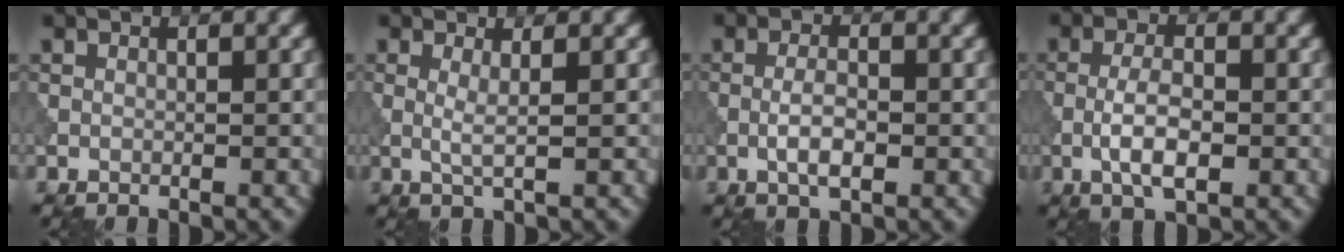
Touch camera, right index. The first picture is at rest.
{"total": 1.6, "force": [0.3, 0.2, 1.5], "torque": [-0.034, -0.004, 0.003]}
{"total": 2.8, "force": [-0.7, 1.0, 2.5], "torque": [-0.050, 0.000, -0.015]}
{"total": 3.9, "force": [-1.1, 1.5, 3.5], "torque": [-0.070, 0.000, -0.025]}